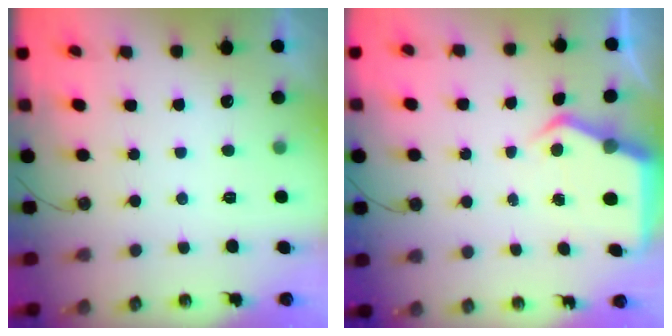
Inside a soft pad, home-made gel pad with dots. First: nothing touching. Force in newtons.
{"total": 5.9, "press": 5.9, "slide": 0.6}